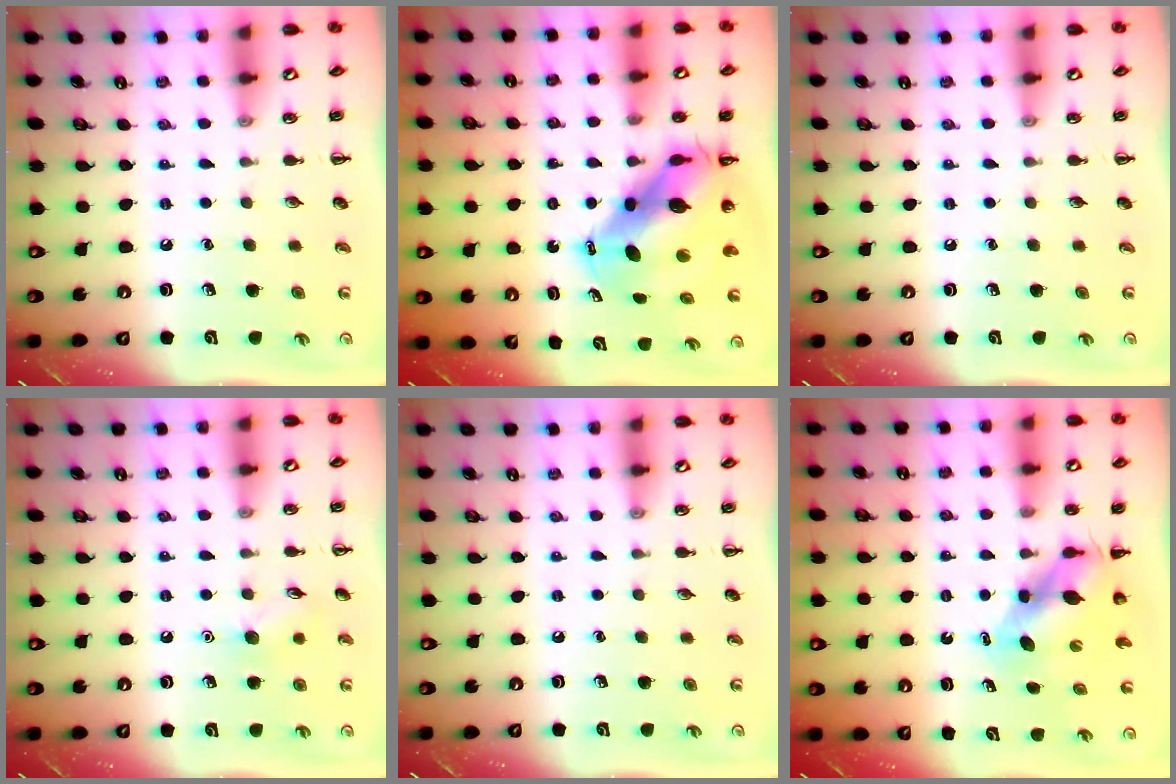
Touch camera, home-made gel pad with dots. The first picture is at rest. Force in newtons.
{"total": 12.4, "press": 11.7, "slide": 3.9}
{"total": 0.0}
{"total": 6.6, "press": 6.4, "slide": 1.4}
{"total": 0.0}
{"total": 6.9, "press": 6.9, "slide": 0.6}